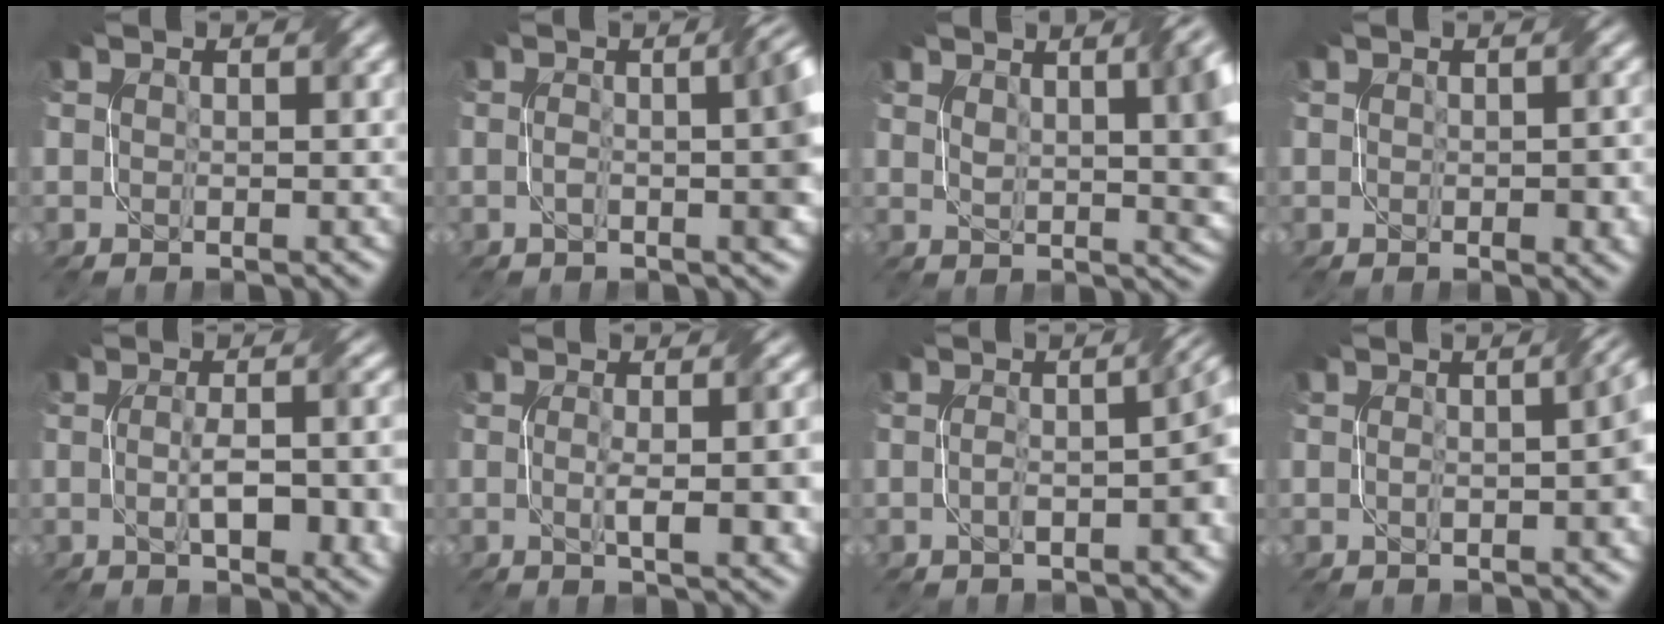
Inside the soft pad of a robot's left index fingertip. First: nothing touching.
{"total": 6.0, "force": [-0.1, 1.9, 5.7], "torque": [-0.058, 0.010, -0.005]}
{"total": 7.4, "force": [3.2, 2.5, 6.2], "torque": [-0.076, 0.009, 0.053]}
{"total": 2.1, "force": [-0.2, 0.7, 1.9], "torque": [-0.027, -0.002, 0.001]}
{"total": 7.5, "force": [-1.1, 2.4, 7.0], "torque": [-0.104, -0.008, -0.007]}
{"total": 6.1, "force": [-0.5, 1.7, 5.9], "torque": [-0.069, 0.001, -0.005]}
{"total": 5.3, "force": [-0.8, 1.6, 5.0], "torque": [-0.061, 0.007, -0.010]}
{"total": 3.4, "force": [-0.1, 0.7, 3.3], "torque": [-0.046, 0.011, -0.004]}